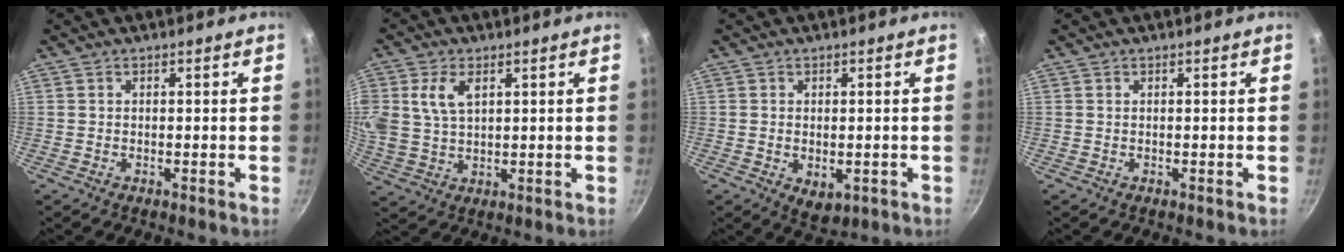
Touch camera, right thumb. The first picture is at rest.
{"total": 8.7, "force": [3.1, 5.4, 6.1], "torque": [-0.125, -0.002, 0.062]}
{"total": 4.6, "force": [-0.9, 2.9, 3.5], "torque": [-0.046, -0.012, -0.007]}
{"total": 0.0}